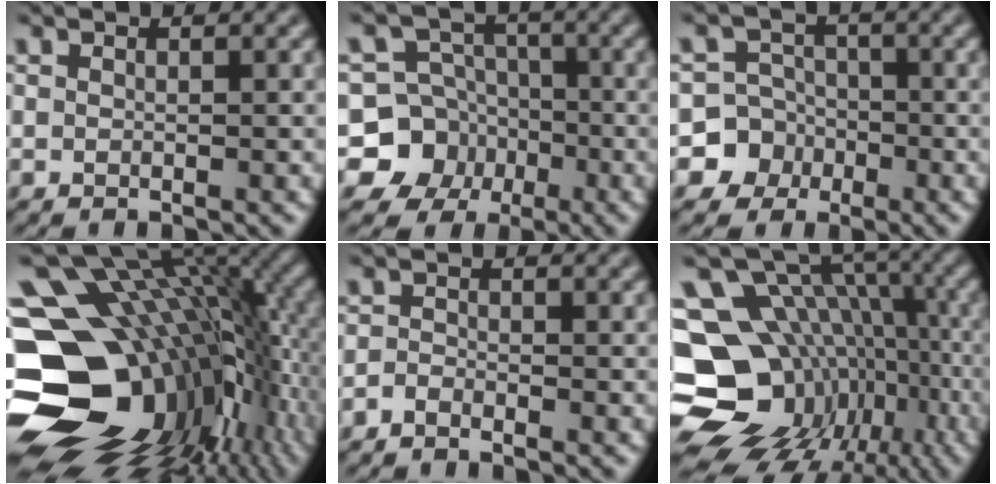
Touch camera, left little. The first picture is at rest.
{"total": 9.6, "force": [-3.9, 8.6, 1.7], "torque": [-0.032, -0.004, -0.091]}
{"total": 7.1, "force": [-3.1, 6.4, 0.5], "torque": [0.004, -0.006, -0.075]}
{"total": 20.0, "force": [-3.2, 14.0, 13.9], "torque": [-0.271, -0.039, -0.031]}
{"total": 1.2, "force": [-1.1, 0.2, 0.3], "torque": [-0.005, 0.002, -0.028]}
{"total": 17.5, "force": [-5.3, 13.8, 9.3], "torque": [-0.174, 0.003, -0.058]}